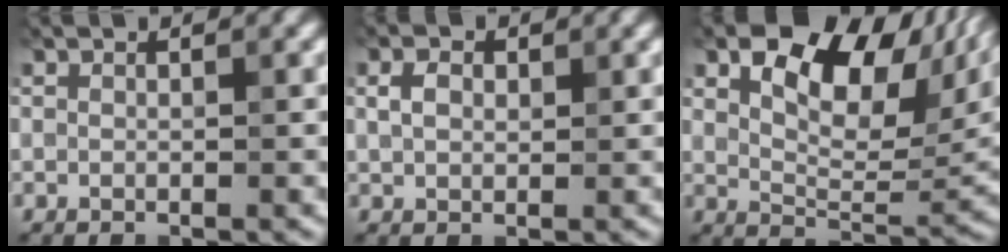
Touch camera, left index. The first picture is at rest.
{"total": 2.0, "force": [0.5, 1.4, 1.3], "torque": [-0.031, 0.002, 0.009]}
{"total": 11.6, "force": [5.4, 5.8, 8.6], "torque": [-0.127, 0.005, 0.093]}